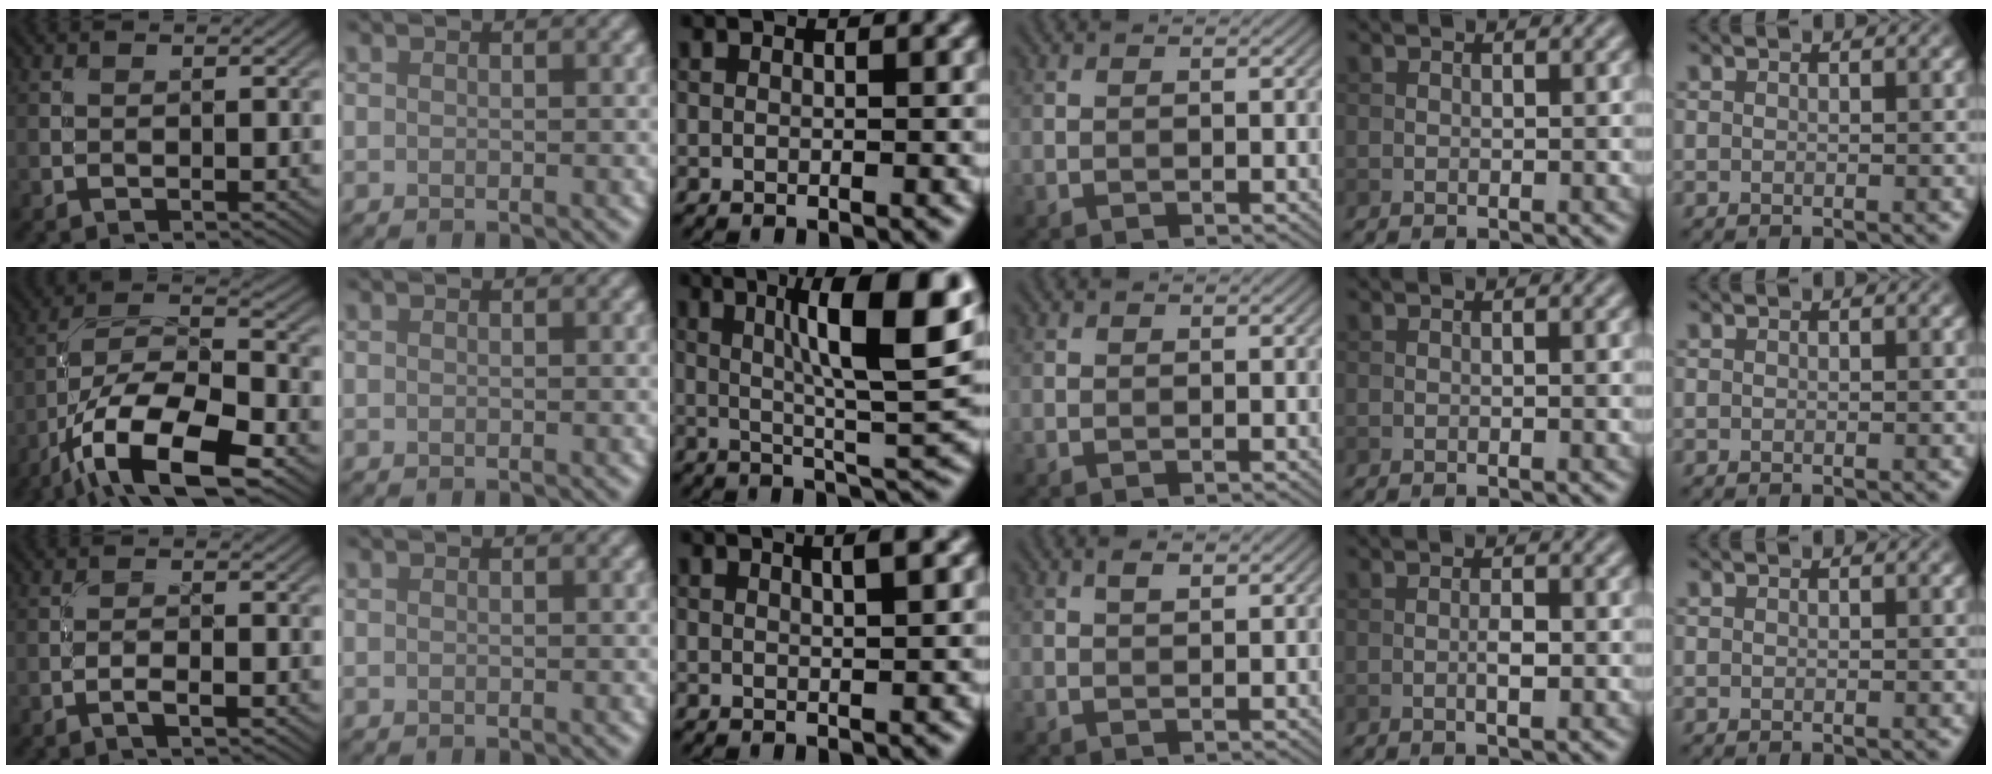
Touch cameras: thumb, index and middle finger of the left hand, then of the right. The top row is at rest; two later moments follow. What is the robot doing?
{"motion": "unscrew", "object": "medicine bottle"}